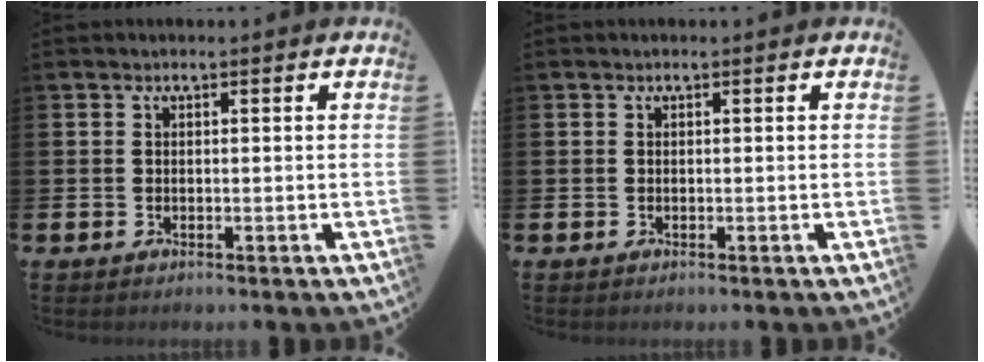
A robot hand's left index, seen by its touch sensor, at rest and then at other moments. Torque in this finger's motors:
{"motor_torque": [-0.03, 0.02, 0.03, 0.00]}